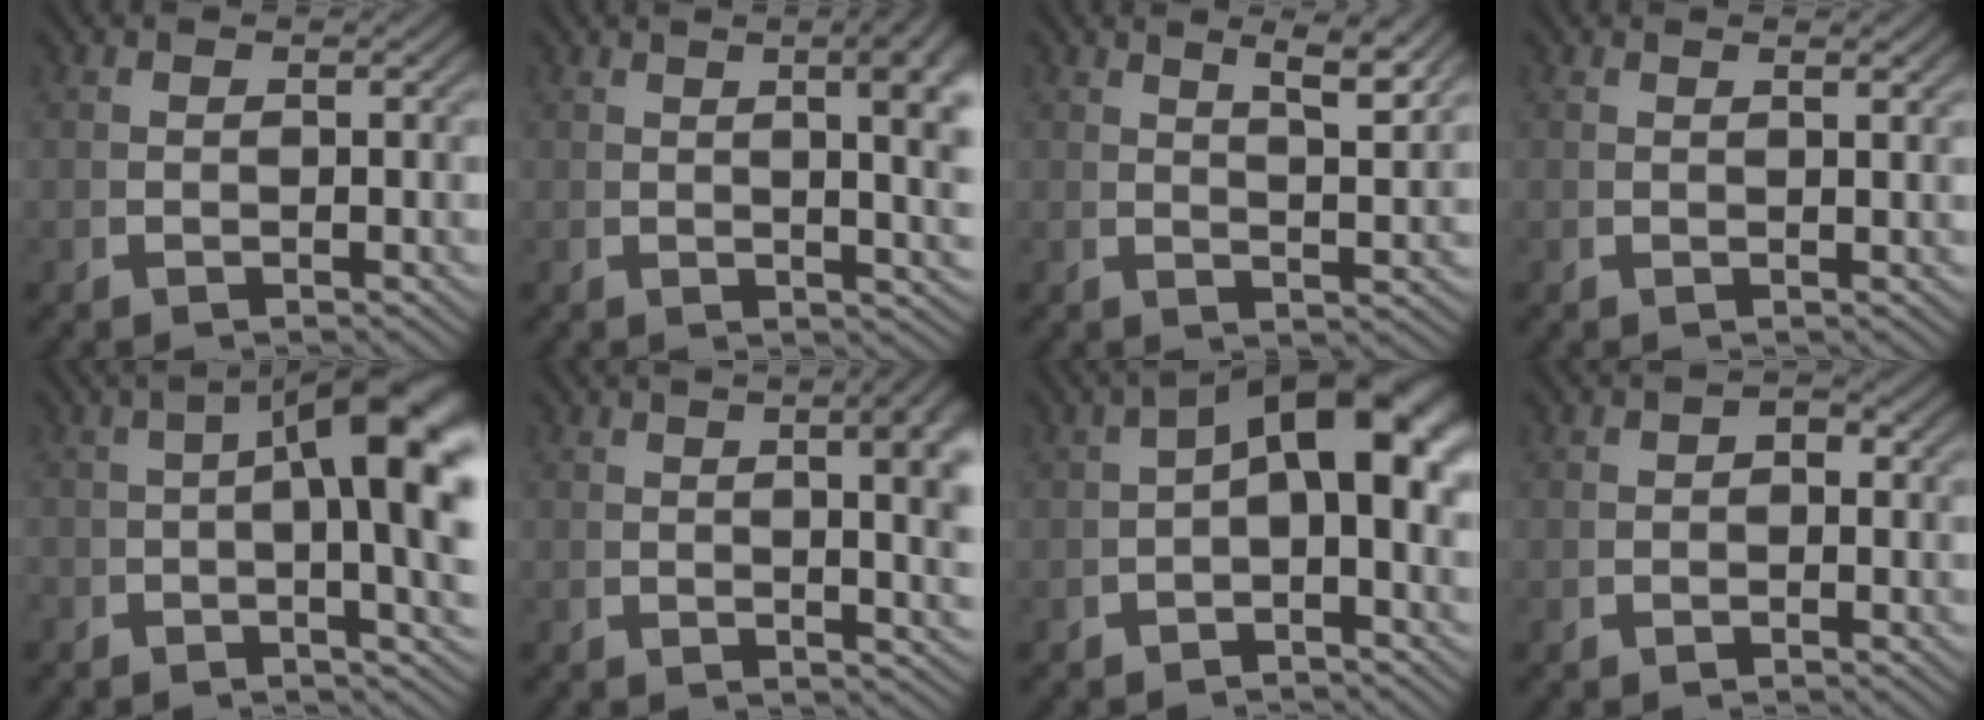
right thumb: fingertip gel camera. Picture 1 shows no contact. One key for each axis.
{"total": 7.0, "fx": 1.9, "fy": 2.4, "fz": 6.3, "tx": -0.060, "ty": 0.011, "tz": 0.028}
{"total": 4.7, "fx": 2.8, "fy": 1.0, "fz": 3.6, "tx": -0.046, "ty": 0.004, "tz": 0.049}
{"total": 0.8, "fx": 0.6, "fy": -0.1, "fz": 0.6, "tx": -0.010, "ty": 0.001, "tz": 0.012}
{"total": 10.6, "fx": 1.0, "fy": 3.8, "fz": 9.8, "tx": -0.121, "ty": 0.006, "tz": 0.006}
{"total": 6.3, "fx": 1.5, "fy": 2.1, "fz": 5.7, "tx": -0.054, "ty": 0.010, "tz": 0.022}
{"total": 7.5, "fx": 0.5, "fy": 3.5, "fz": 6.7, "tx": -0.087, "ty": 0.001, "tz": 0.008}
{"total": 0.8, "fx": -0.2, "fy": 0.5, "fz": 0.6, "tx": -0.007, "ty": -0.002, "tz": -0.004}